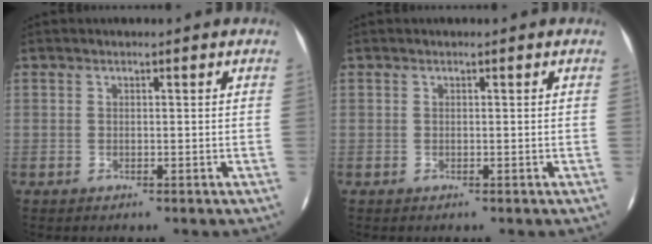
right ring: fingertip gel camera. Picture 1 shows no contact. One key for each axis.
{"total": 0.0}